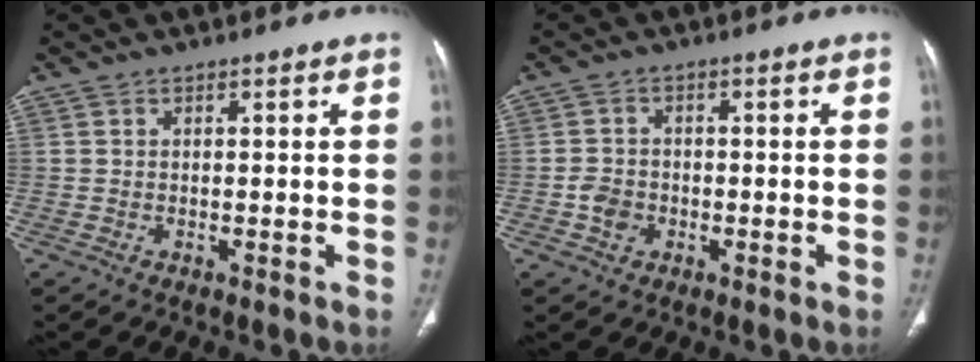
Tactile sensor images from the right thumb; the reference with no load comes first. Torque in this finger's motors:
{"motor_torque": [0.90, 0.70, 0.00, -0.22, 0.22]}